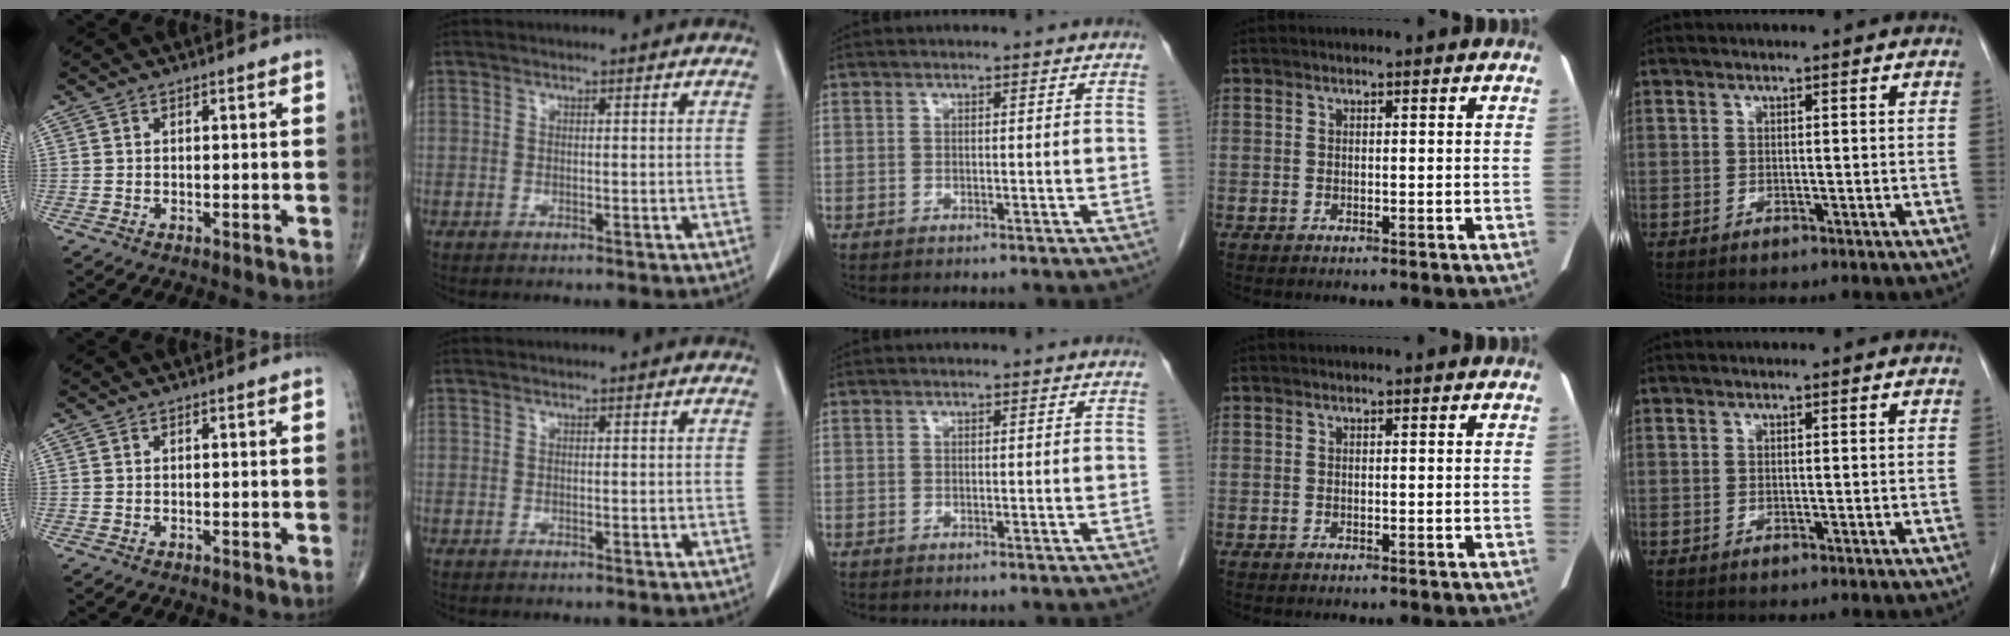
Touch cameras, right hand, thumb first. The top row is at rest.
{}